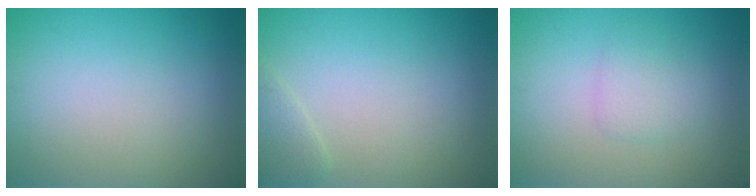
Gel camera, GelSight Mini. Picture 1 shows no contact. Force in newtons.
{"total": 1.4, "press": 1.4, "slide": 0.1}
{"total": 1.9, "press": 1.9, "slide": 0.1}